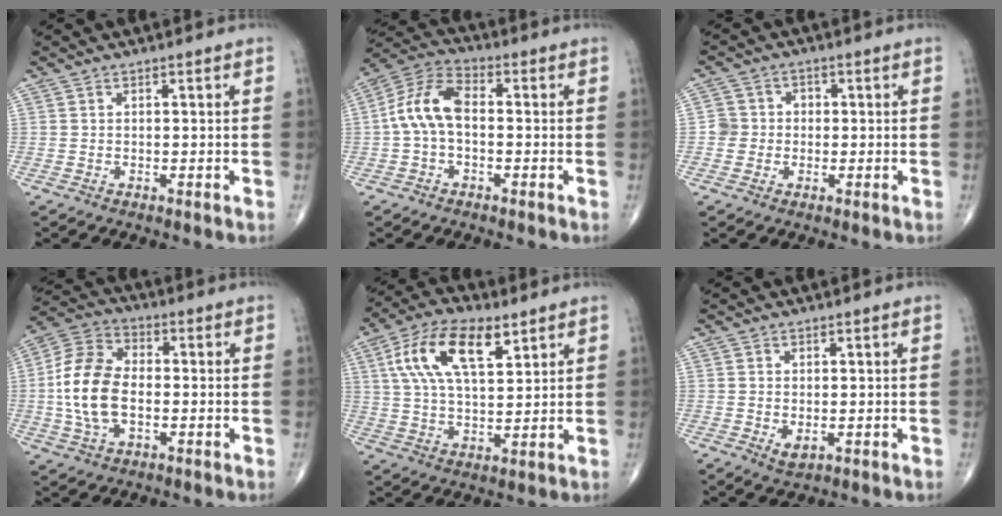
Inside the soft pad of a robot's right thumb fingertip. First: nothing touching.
{"total": 9.4, "force": [-0.4, 5.5, 7.7], "torque": [-0.153, 0.030, -0.018]}
{"total": 3.9, "force": [-0.5, 3.8, 0.5], "torque": [0.020, 0.011, -0.016]}
{"total": 13.5, "force": [-1.1, 8.2, 10.7], "torque": [-0.216, 0.020, -0.025]}
{"total": 14.7, "force": [6.4, 6.7, 11.5], "torque": [-0.208, -0.004, 0.116]}
{"total": 2.0, "force": [-0.1, 1.2, 1.6], "torque": [-0.027, -0.007, 0.004]}